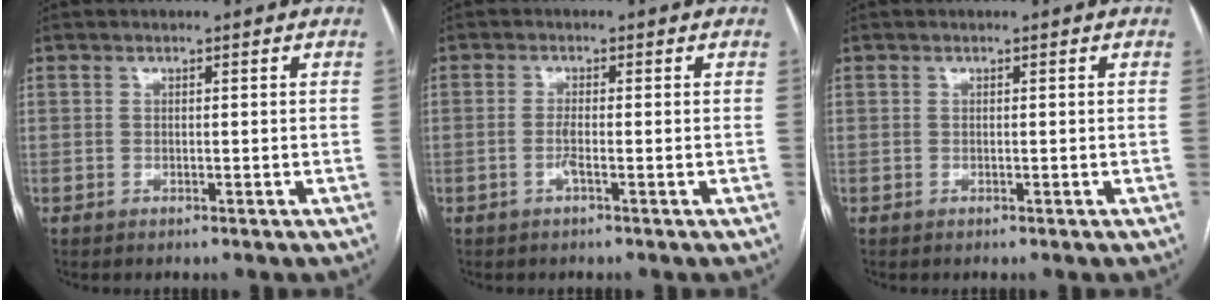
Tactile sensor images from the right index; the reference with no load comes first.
{"total": 1.7, "force": [-0.6, 0.0, 1.5], "torque": [-0.033, -0.002, -0.015]}
{"total": 0.0}